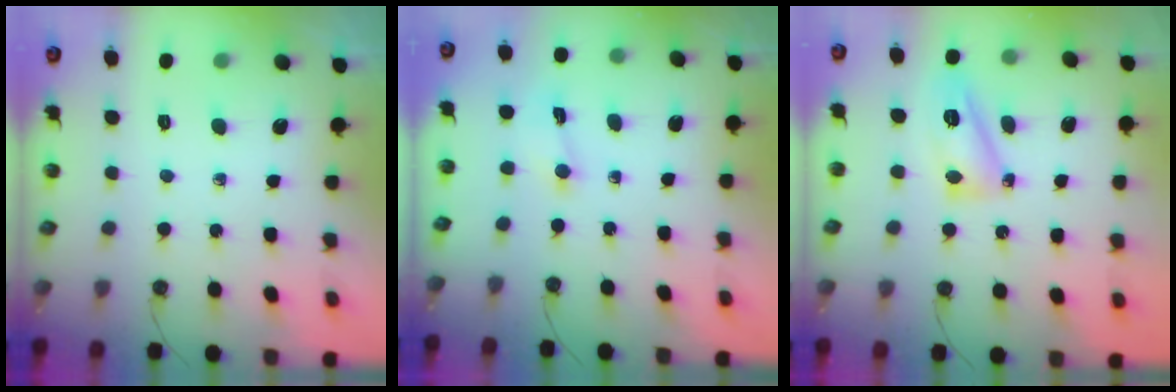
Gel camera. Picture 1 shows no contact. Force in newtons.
{"total": 0.5, "press": 0.5, "slide": 0.2}
{"total": 11.9, "press": 11.8, "slide": 1.2}